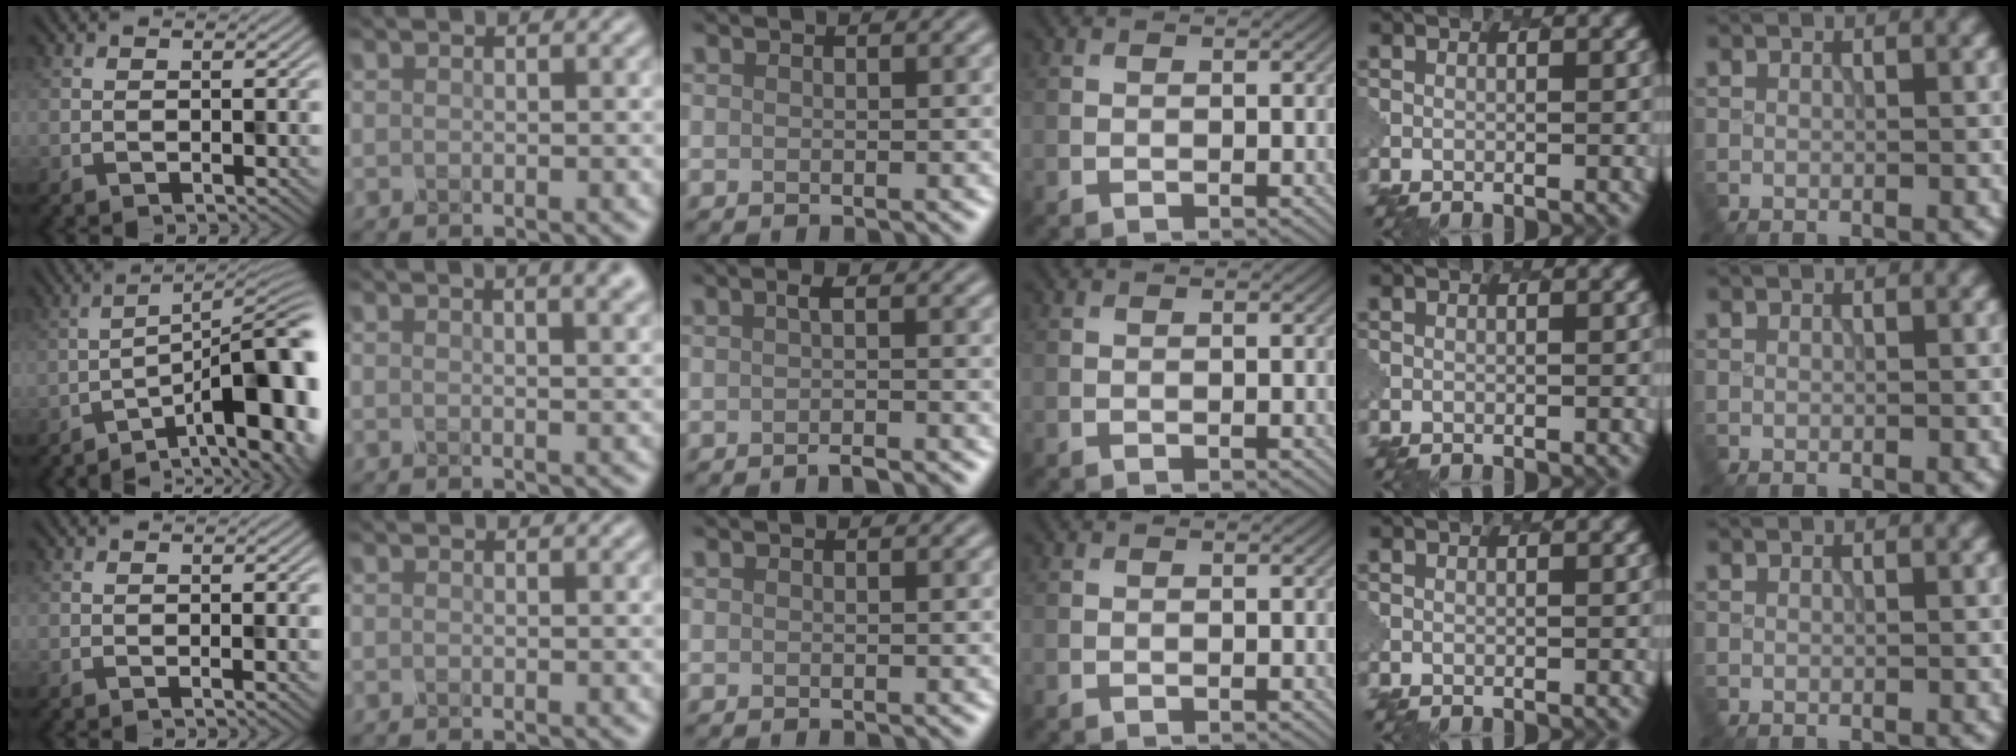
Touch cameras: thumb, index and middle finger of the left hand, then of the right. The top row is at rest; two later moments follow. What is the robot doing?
{"motion": "dispense", "object": "syringe"}